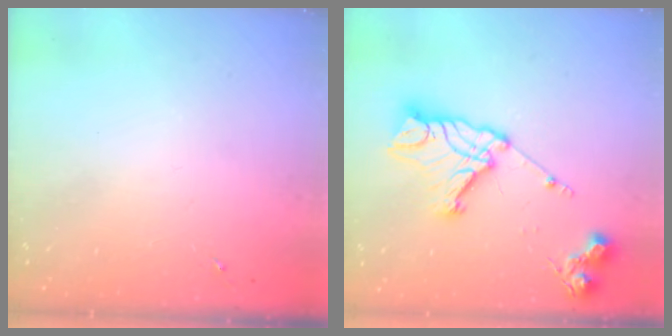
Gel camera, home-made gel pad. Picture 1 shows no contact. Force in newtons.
{"total": 18.0, "press": 17.9, "slide": 1.7}